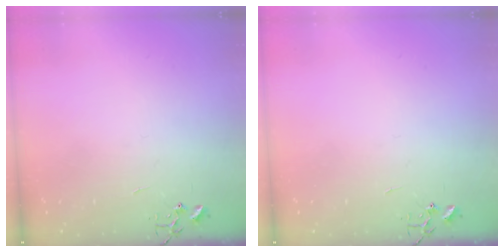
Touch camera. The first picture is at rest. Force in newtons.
{"total": 0.0}